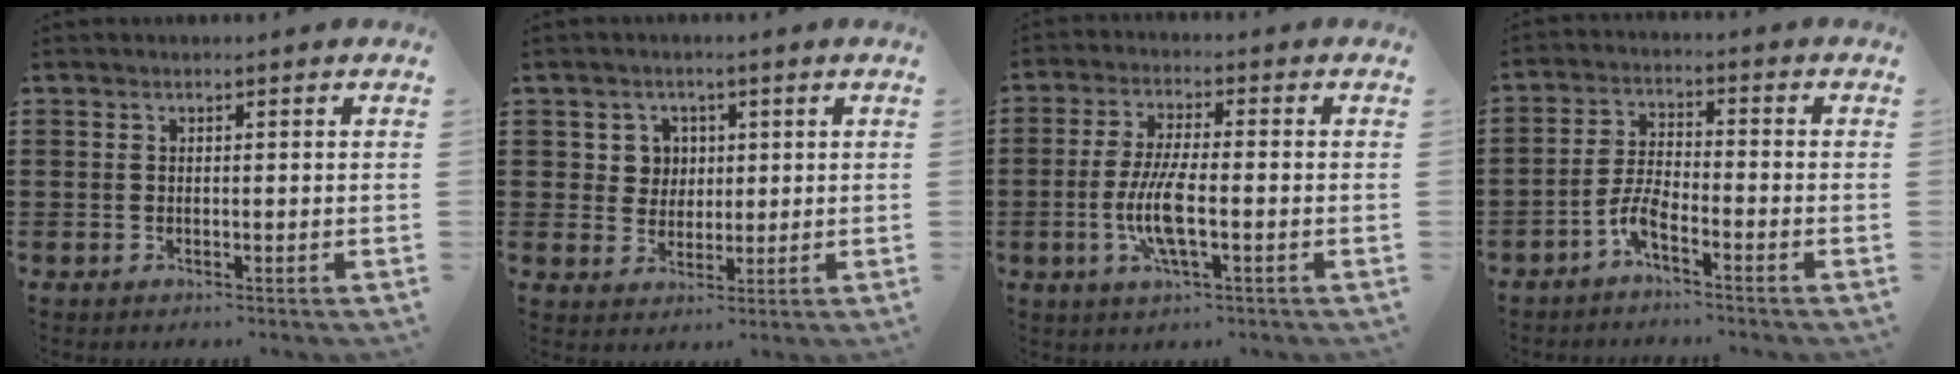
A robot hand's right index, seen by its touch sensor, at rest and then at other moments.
{"total": 4.1, "force": [1.3, 3.8, 1.0], "torque": [-0.037, 0.013, 0.022]}
{"total": 7.5, "force": [-2.0, 1.8, 7.0], "torque": [-0.151, -0.011, -0.042]}
{"total": 4.7, "force": [-3.2, 0.9, 3.3], "torque": [-0.085, -0.004, -0.066]}